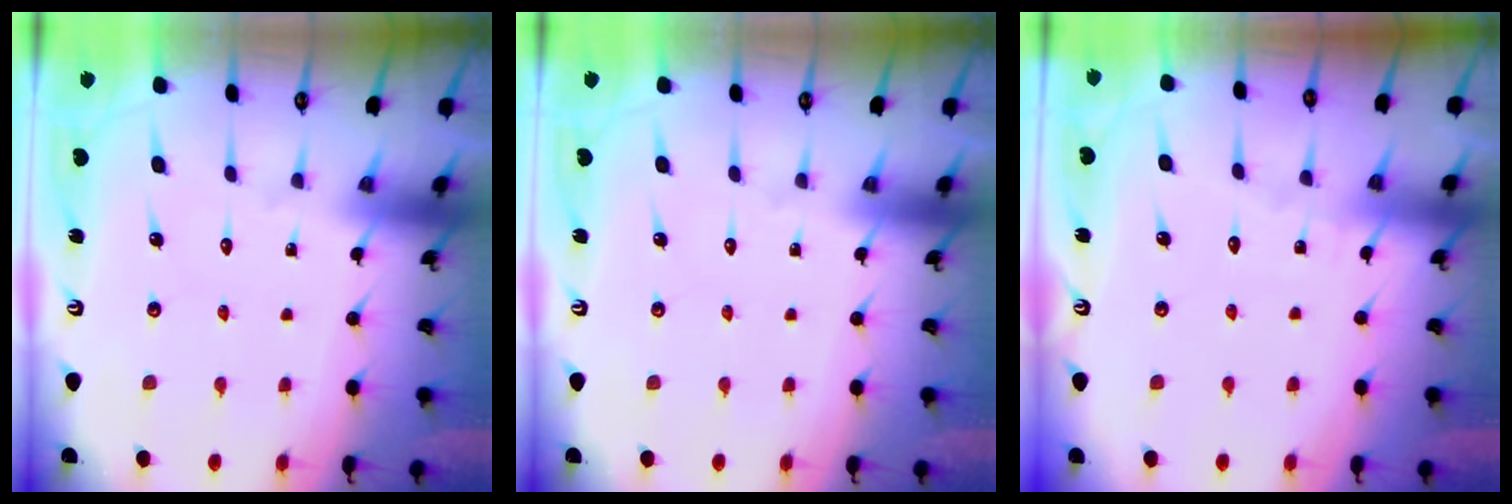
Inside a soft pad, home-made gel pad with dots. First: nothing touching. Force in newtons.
{"total": 0.0}
{"total": 3.4, "press": 3.3, "slide": 0.4}